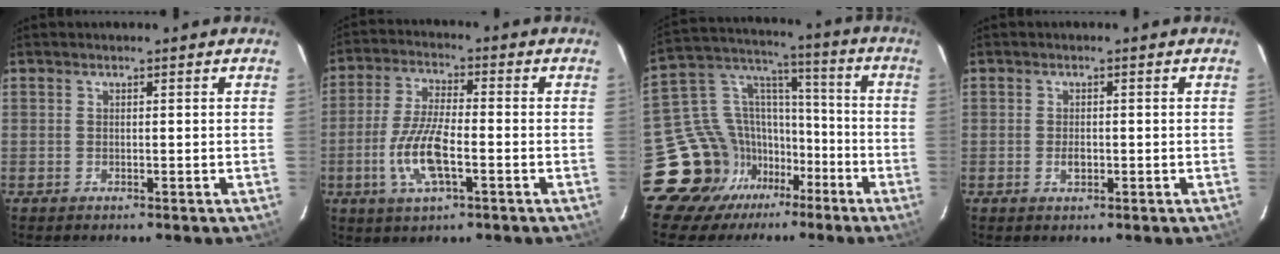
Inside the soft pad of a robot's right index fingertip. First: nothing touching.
{"total": 10.3, "force": [-3.3, 3.0, 9.3], "torque": [-0.195, -0.003, -0.066]}
{"total": 15.0, "force": [-9.7, 11.3, 2.4], "torque": [-0.070, 0.071, -0.165]}
{"total": 1.8, "force": [-0.4, 1.1, 1.4], "torque": [-0.025, 0.001, -0.008]}